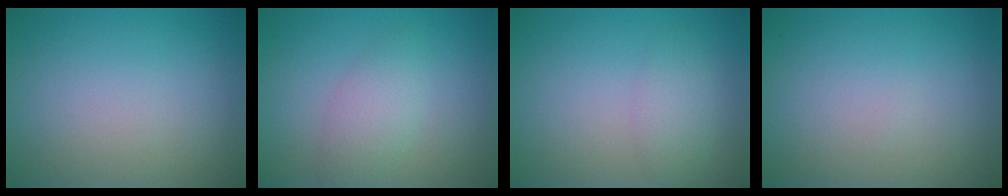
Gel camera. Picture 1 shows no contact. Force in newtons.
{"total": 2.7, "press": 2.7, "slide": 0.1}
{"total": 2.1, "press": 2.1, "slide": 0.1}
{"total": 0.0}